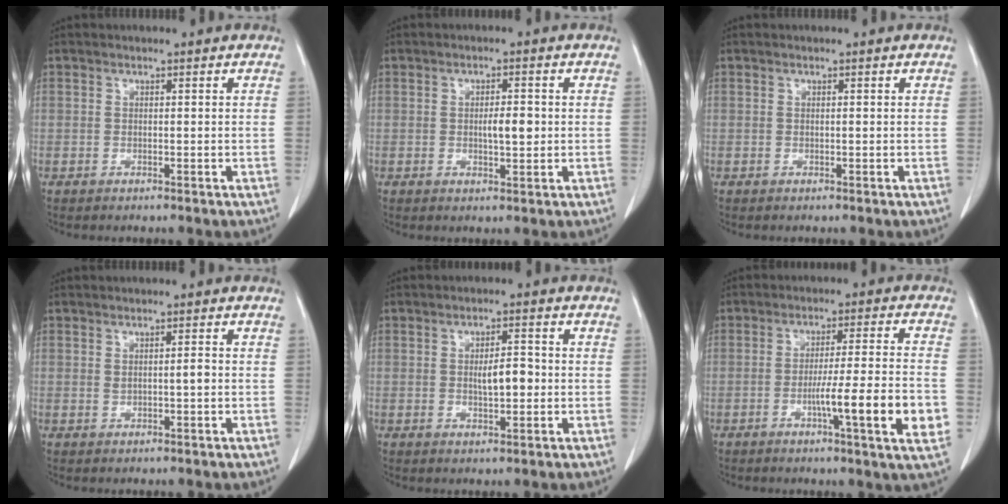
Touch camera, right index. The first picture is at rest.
{"total": 3.3, "force": [0.0, 0.9, 3.2], "torque": [-0.053, -0.001, 0.001]}
{"total": 0.0}
{"total": 1.7, "force": [0.1, 0.3, 1.7], "torque": [-0.029, 0.000, 0.004]}
{"total": 4.3, "force": [-0.2, 1.3, 4.1], "torque": [-0.068, 0.002, -0.001]}
{"total": 11.9, "force": [-3.4, -0.6, 11.4], "torque": [-0.171, -0.013, -0.057]}